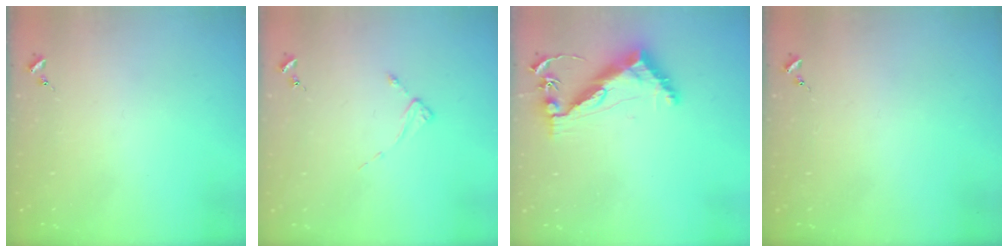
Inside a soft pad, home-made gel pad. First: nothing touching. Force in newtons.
{"total": 1.9, "press": 1.8, "slide": 0.3}
{"total": 12.8, "press": 12.8, "slide": 0.8}
{"total": 0.0}